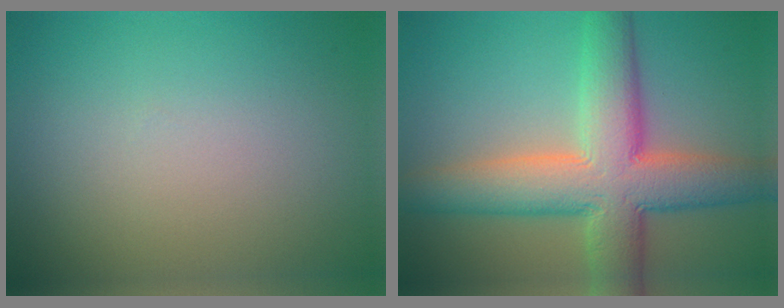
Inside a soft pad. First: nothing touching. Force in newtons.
{"total": 10.1, "press": 10.1, "slide": 0.5}